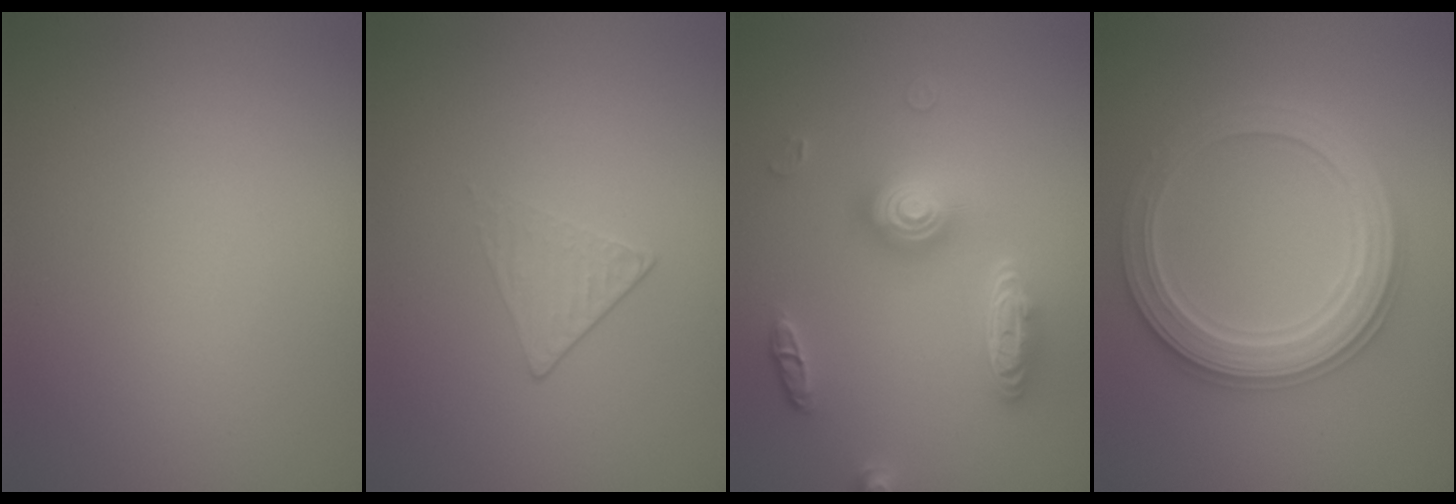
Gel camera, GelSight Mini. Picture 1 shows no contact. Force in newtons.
{"total": 1.2, "press": 0.7, "slide": 1.0}
{"total": 4.5, "press": 3.6, "slide": 2.6}
{"total": 5.1, "press": 5.1, "slide": 0.9}